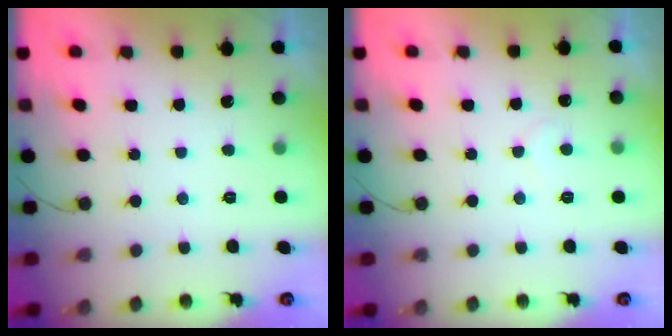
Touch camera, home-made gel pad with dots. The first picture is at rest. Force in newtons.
{"total": 3.6, "press": 3.6, "slide": 0.3}